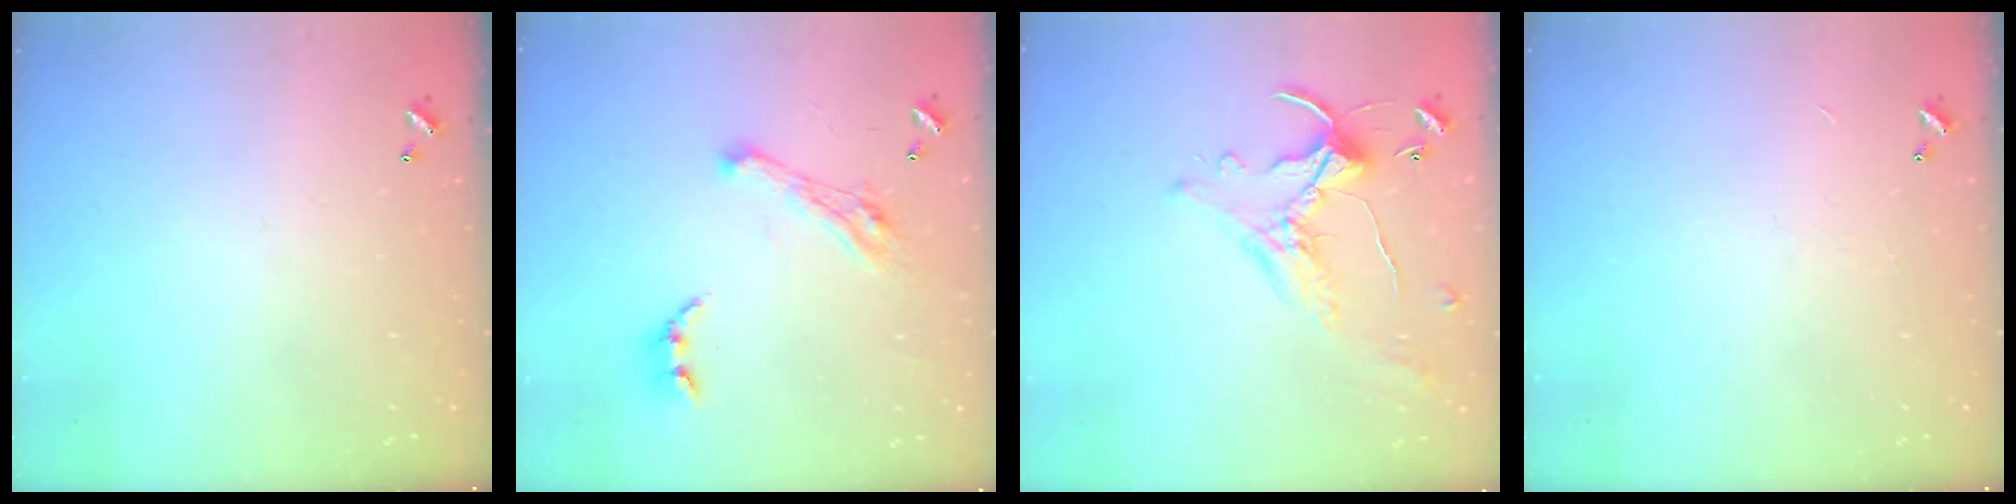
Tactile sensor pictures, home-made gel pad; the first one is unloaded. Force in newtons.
{"total": 7.4, "press": 7.3, "slide": 1.3}
{"total": 1.7, "press": 1.5, "slide": 0.8}
{"total": 2.2, "press": 2.2, "slide": 0.3}